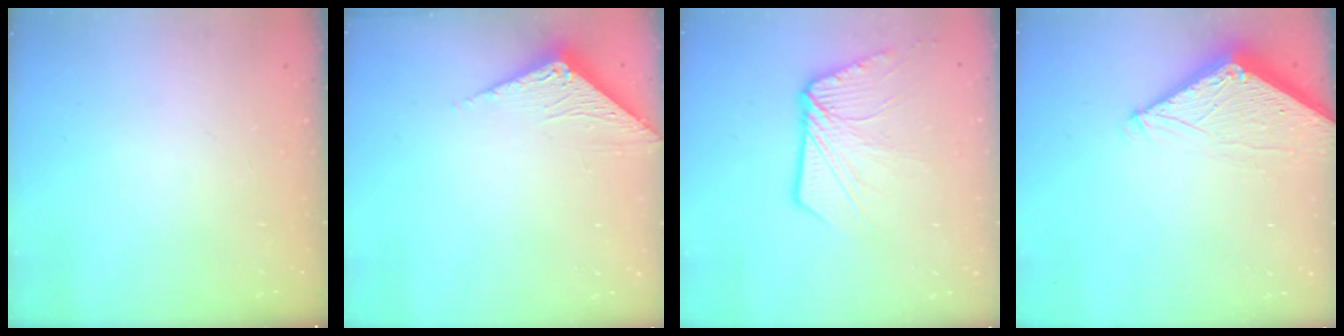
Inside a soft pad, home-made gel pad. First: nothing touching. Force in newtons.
{"total": 3.3, "press": 3.3, "slide": 0.3}
{"total": 10.5, "press": 10.5, "slide": 1.2}
{"total": 5.7, "press": 5.7, "slide": 0.7}